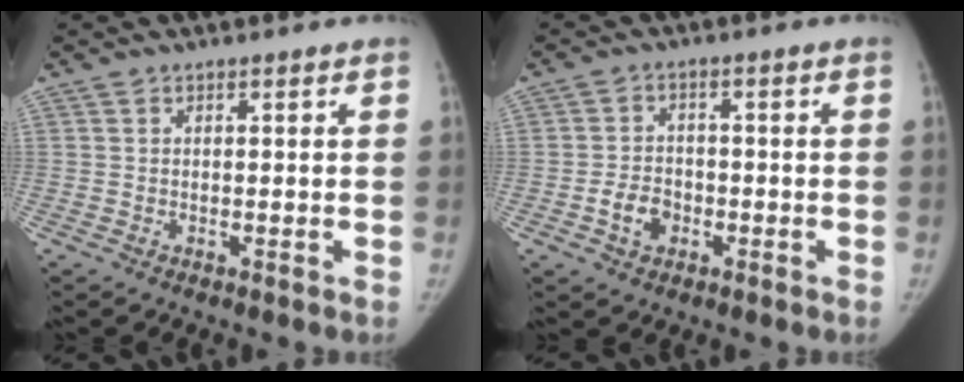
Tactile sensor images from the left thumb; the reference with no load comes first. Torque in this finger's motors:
{"motor_torque": [-0.12, 1.39, 0.21, -0.35, 0.13]}